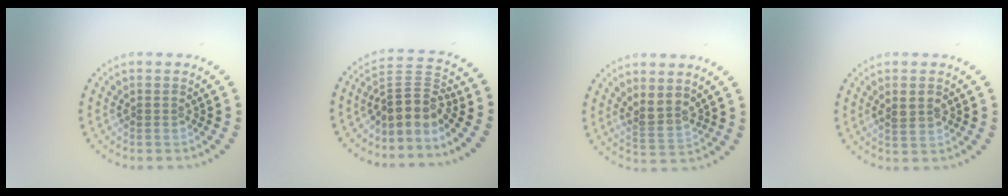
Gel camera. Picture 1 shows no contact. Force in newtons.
{"total": 3.6, "press": 2.6, "slide": 2.5}
{"total": 2.4, "press": 1.9, "slide": 1.5}
{"total": 1.6, "press": 1.6, "slide": 0.2}